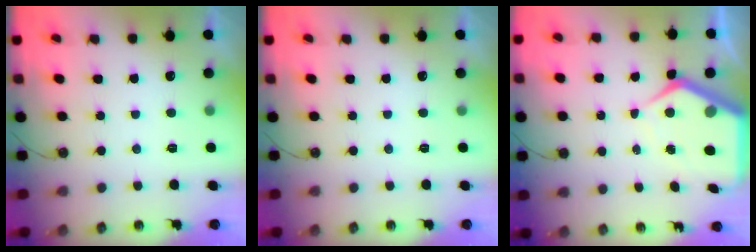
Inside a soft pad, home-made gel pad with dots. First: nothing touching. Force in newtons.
{"total": 0.0}
{"total": 9.0, "press": 8.9, "slide": 0.8}